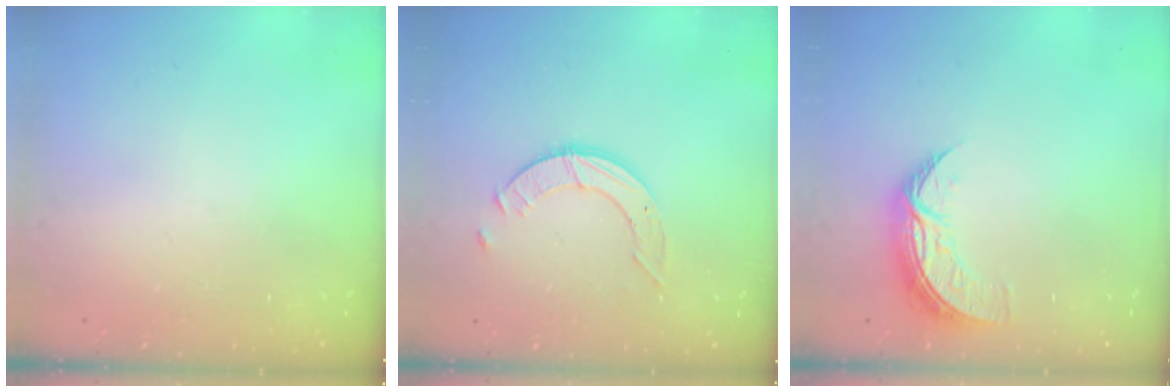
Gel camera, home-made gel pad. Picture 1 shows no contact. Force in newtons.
{"total": 3.6, "press": 3.5, "slide": 0.3}
{"total": 8.4, "press": 8.4, "slide": 0.4}